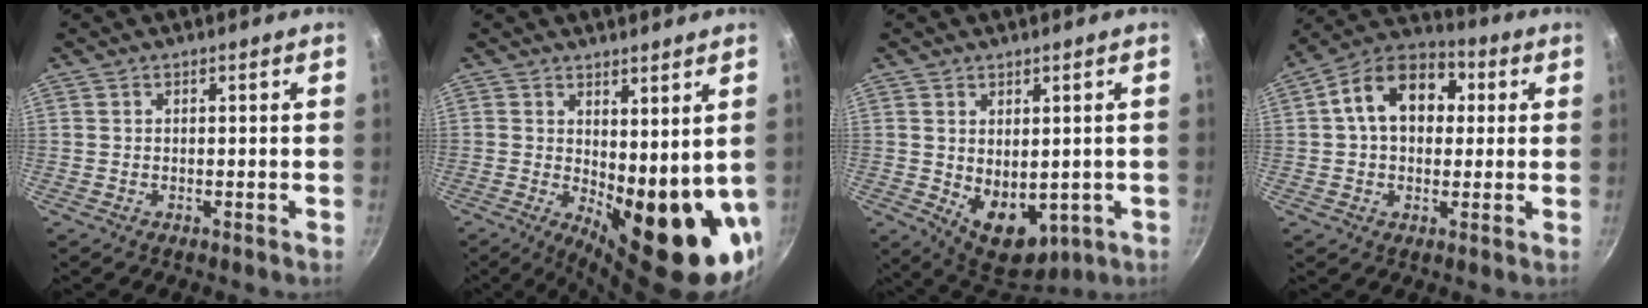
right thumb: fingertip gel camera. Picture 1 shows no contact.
{"total": 15.2, "force": [0.9, 6.2, 13.8], "torque": [-0.149, -0.032, 0.031]}
{"total": 10.6, "force": [-1.0, 7.1, 7.8], "torque": [-0.089, -0.021, 0.010]}
{"total": 14.5, "force": [2.7, 10.2, 9.9], "torque": [-0.124, 0.026, 0.022]}